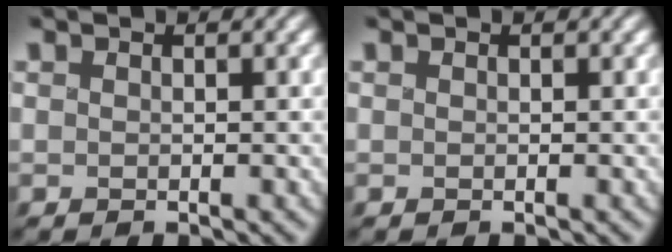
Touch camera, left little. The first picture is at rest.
{"total": 0.0}